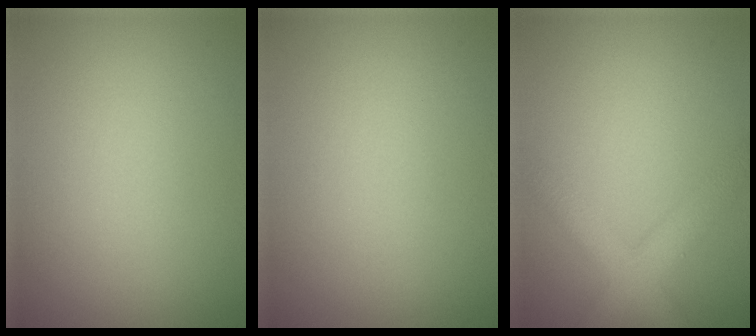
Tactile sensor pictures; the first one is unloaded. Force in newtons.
{"total": 0.0}
{"total": 4.6, "press": 4.6, "slide": 0.3}